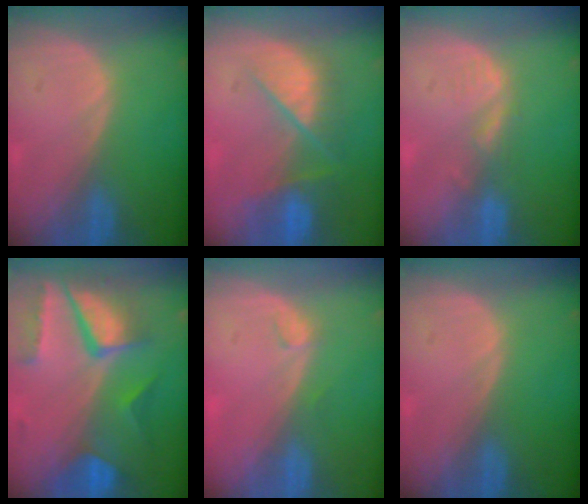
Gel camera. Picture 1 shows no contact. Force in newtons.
{"total": 9.0, "press": 7.7, "slide": 4.6}
{"total": 2.0, "press": 2.0, "slide": 0.3}
{"total": 10.4, "press": 8.8, "slide": 5.6}
{"total": 1.3, "press": 1.1, "slide": 0.5}
{"total": 0.0}